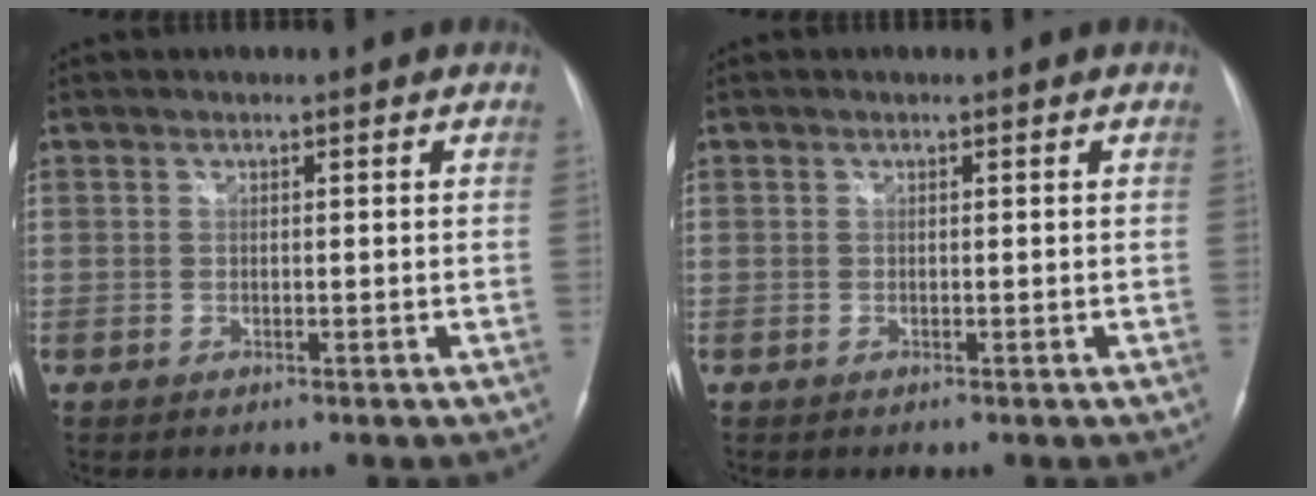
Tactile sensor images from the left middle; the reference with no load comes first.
{"total": 0.0}